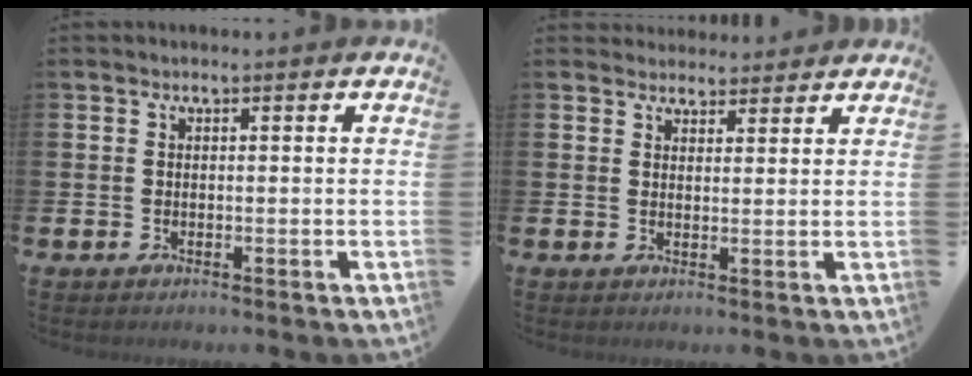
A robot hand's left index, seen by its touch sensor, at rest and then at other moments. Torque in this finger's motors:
{"motor_torque": [0.94, -1.20, 0.07, -0.01]}